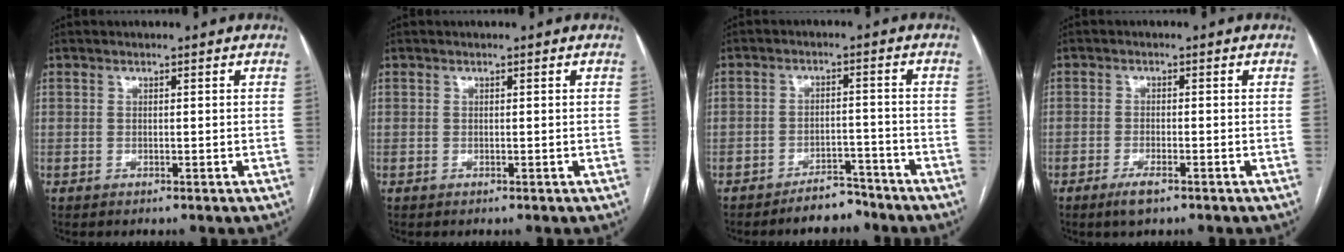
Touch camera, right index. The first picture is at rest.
{"total": 0.0}
{"total": 4.9, "force": [-4.4, 1.9, 1.2], "torque": [-0.013, 0.006, -0.067]}
{"total": 3.0, "force": [-2.0, 0.7, 2.1], "torque": [-0.044, -0.002, -0.035]}